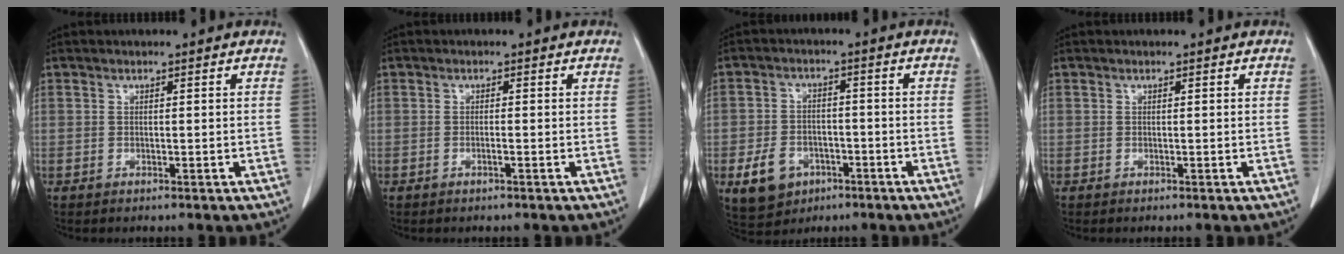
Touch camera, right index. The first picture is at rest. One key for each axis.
{"total": 0.6, "fx": -0.2, "fy": -0.1, "fz": 0.5, "tx": -0.009, "ty": 0.003, "tz": -0.003}
{"total": 6.8, "fx": -3.3, "fy": 5.2, "fz": 2.9, "tx": -0.060, "ty": 0.007, "tz": -0.045}
{"total": 0.0}